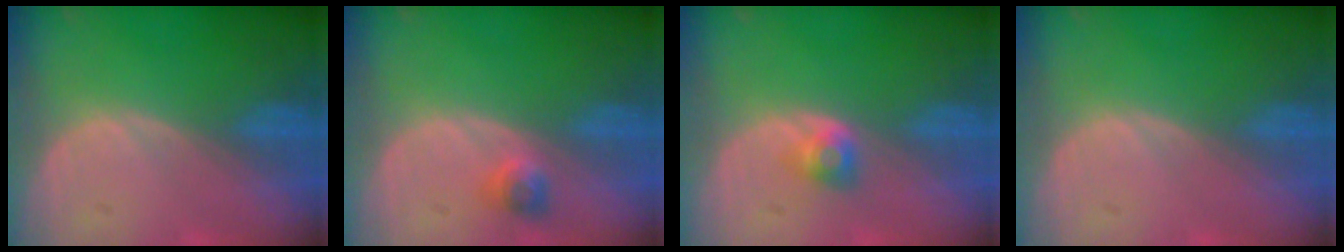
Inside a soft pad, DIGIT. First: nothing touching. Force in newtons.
{"total": 2.3, "press": 2.0, "slide": 1.1}
{"total": 2.7, "press": 2.4, "slide": 1.2}
{"total": 0.0}